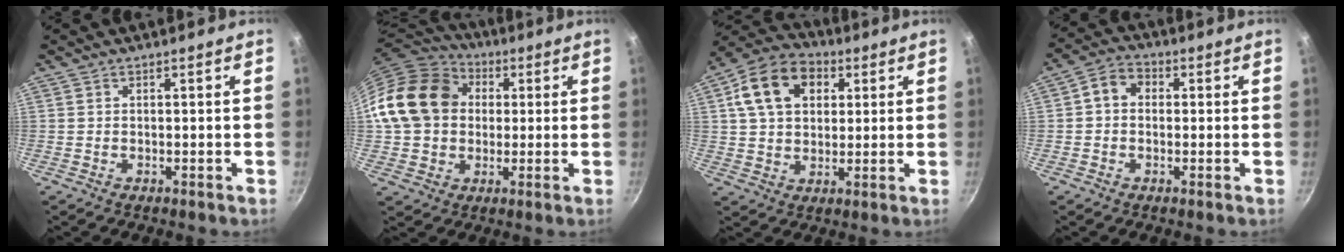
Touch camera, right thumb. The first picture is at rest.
{"total": 17.8, "force": [2.9, 14.5, 10.0], "torque": [-0.158, 0.028, 0.042]}
{"total": 14.4, "force": [4.6, 10.4, 8.9], "torque": [-0.134, 0.013, 0.065]}
{"total": 5.2, "force": [0.4, 4.2, 3.0], "torque": [-0.037, 0.013, -0.009]}